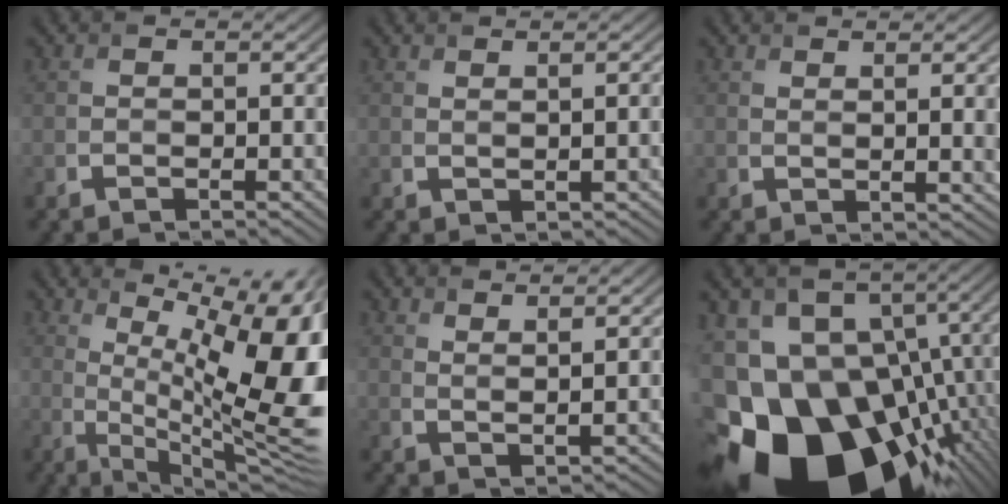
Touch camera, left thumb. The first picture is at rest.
{"total": 1.5, "force": [1.0, 0.1, 1.1], "torque": [-0.014, 0.004, 0.018]}
{"total": 3.1, "force": [1.7, 0.5, 2.5], "torque": [-0.040, 0.001, 0.033]}
{"total": 16.8, "force": [2.2, 5.7, 15.6], "torque": [-0.206, 0.011, 0.043]}
{"total": 3.9, "force": [3.3, 0.5, 1.9], "torque": [-0.025, -0.010, 0.059]}
{"total": 21.8, "force": [-9.2, 14.4, 13.5], "torque": [-0.247, -0.025, -0.143]}